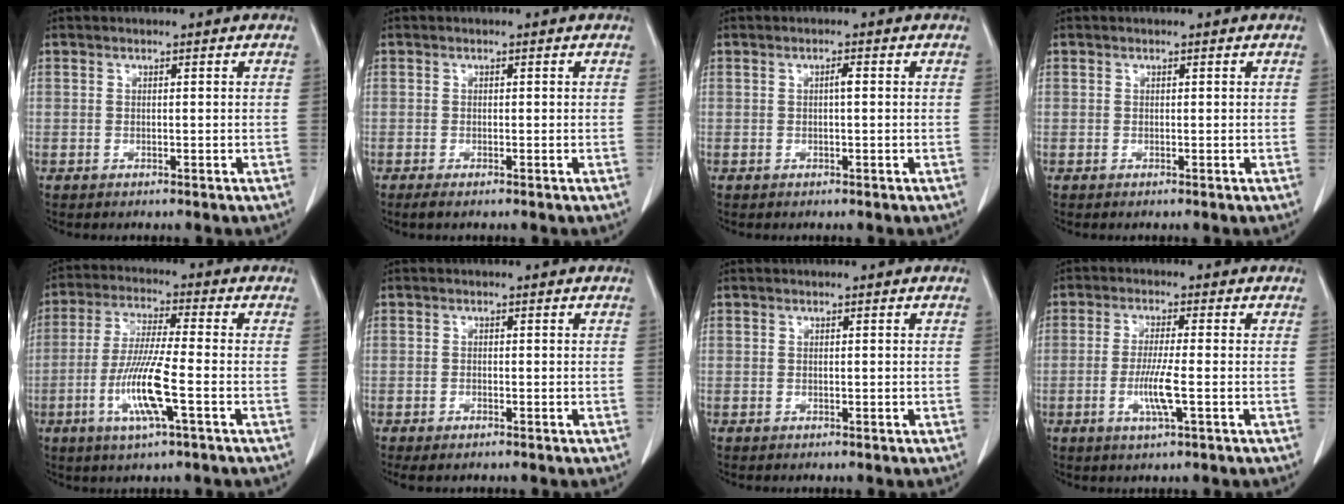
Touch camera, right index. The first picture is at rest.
{"total": 1.2, "force": [-0.8, 0.2, 0.8], "torque": [-0.017, -0.002, -0.013]}
{"total": 1.1, "force": [0.1, 0.1, 1.0], "torque": [-0.017, 0.003, 0.000]}
{"total": 0.0}
{"total": 10.1, "force": [-3.3, 0.2, 9.6], "torque": [-0.193, -0.013, -0.065]}
{"total": 1.6, "force": [-1.1, 0.5, 1.0], "torque": [-0.018, -0.002, -0.012]}
{"total": 0.0}
{"total": 5.3, "force": [-1.3, -0.1, 5.1], "torque": [-0.102, -0.011, -0.024]}